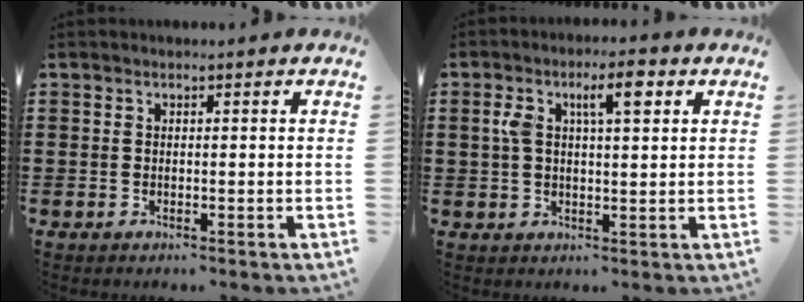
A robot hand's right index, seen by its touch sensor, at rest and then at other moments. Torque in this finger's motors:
{"motor_torque": [0.54, 0.24, 0.40, 0.13]}